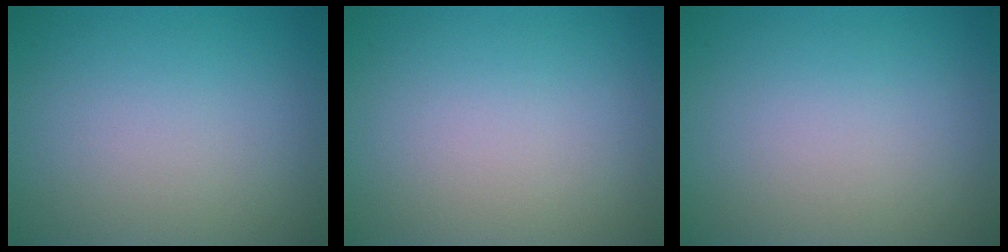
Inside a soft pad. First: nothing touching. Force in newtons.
{"total": 0.0}
{"total": 0.0}